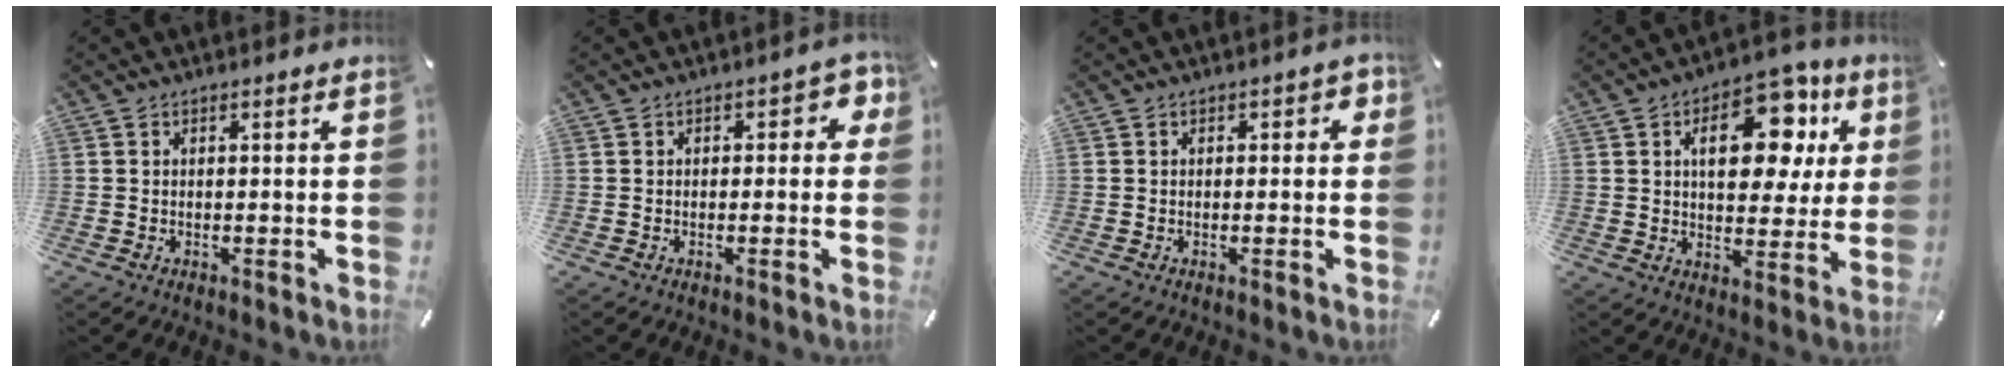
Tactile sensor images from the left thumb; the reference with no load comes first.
{"total": 3.4, "force": [0.3, 2.1, 2.7], "torque": [-0.031, 0.002, -0.002]}
{"total": 1.5, "force": [-0.2, 1.0, 1.1], "torque": [-0.012, 0.003, -0.006]}
{"total": 17.2, "force": [6.5, 9.9, 12.4], "torque": [-0.169, -0.018, 0.106]}